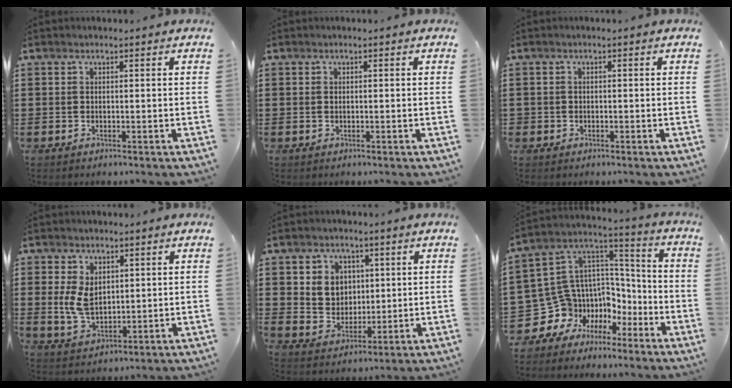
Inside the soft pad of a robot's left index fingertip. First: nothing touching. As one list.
[{"total": 0.0}, {"total": 0.6, "force": [-0.3, 0.5, 0.0], "torque": [-0.002, 0.001, -0.008]}, {"total": 5.9, "force": [1.3, 3.8, 4.2], "torque": [-0.102, 0.005, 0.021]}, {"total": 5.0, "force": [1.7, 4.7, 0.9], "torque": [-0.034, 0.008, 0.029]}, {"total": 8.8, "force": [-4.2, 7.7, -0.2], "torque": [-0.042, -0.028, -0.065]}]